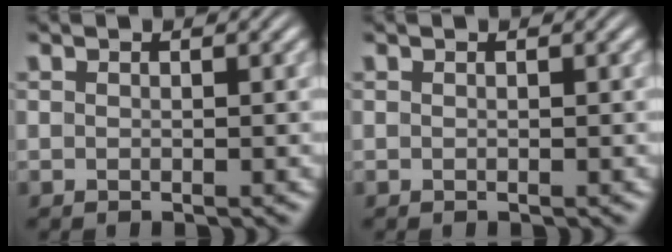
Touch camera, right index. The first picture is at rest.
{"total": 0.0}